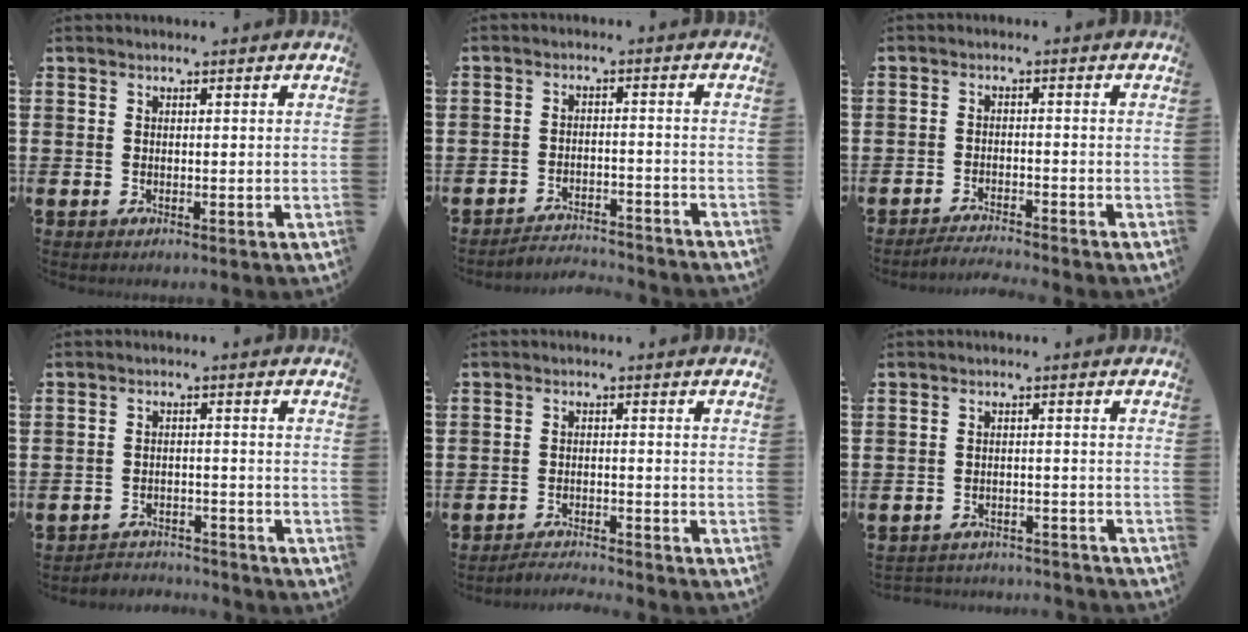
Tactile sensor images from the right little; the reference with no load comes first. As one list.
[{"total": 2.9, "force": [-2.9, 0.0, -0.2], "torque": [-0.003, 0.003, -0.063]}, {"total": 2.1, "force": [-2.1, -0.3, 0.1], "torque": [-0.003, 0.003, -0.044]}, {"total": 2.7, "force": [-2.7, 0.3, -0.3], "torque": [-0.004, 0.003, -0.059]}, {"total": 2.3, "force": [-2.3, -0.2, -0.1], "torque": [-0.002, 0.004, -0.049]}, {"total": 2.4, "force": [-2.4, 0.1, -0.3], "torque": [-0.002, 0.003, -0.053]}]